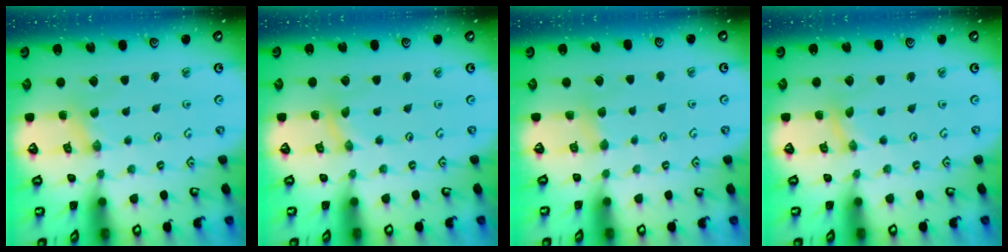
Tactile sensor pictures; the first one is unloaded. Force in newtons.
{"total": 0.0}
{"total": 2.4, "press": 2.3, "slide": 0.5}
{"total": 0.0}